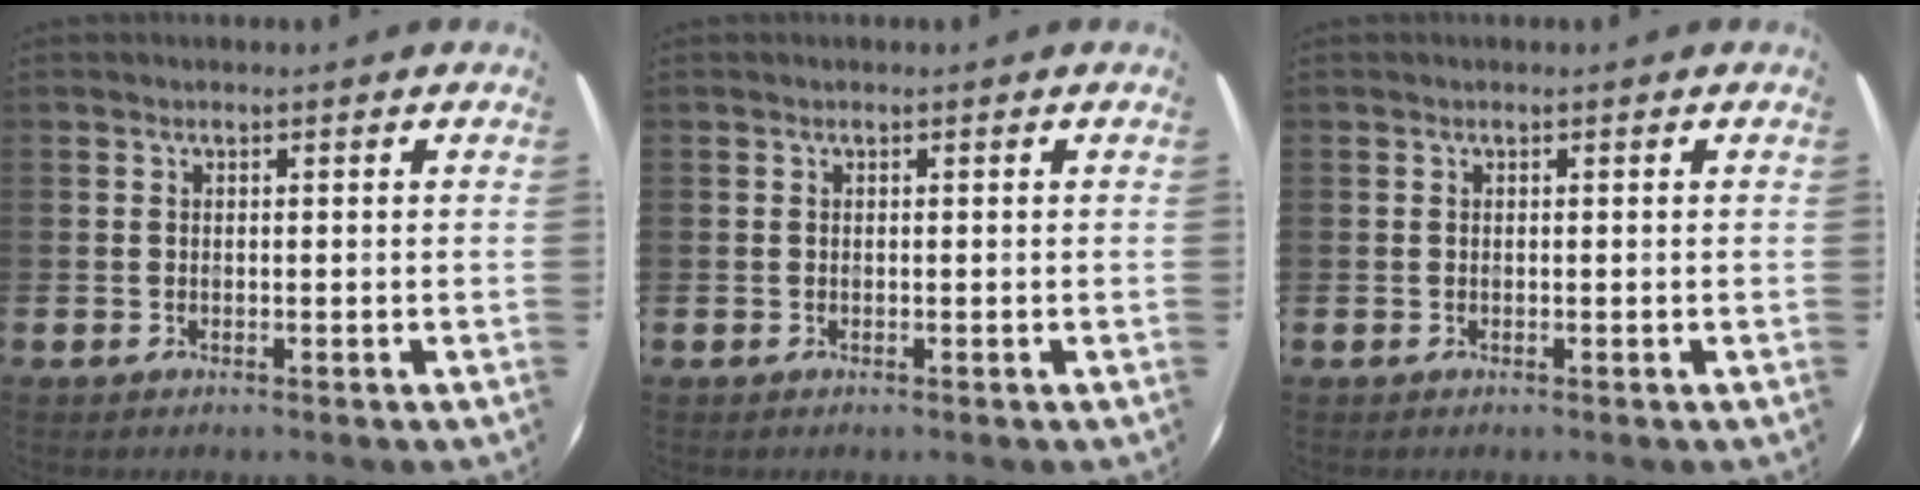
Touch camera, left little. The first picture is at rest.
{"total": 0.0}
{"total": 0.0}